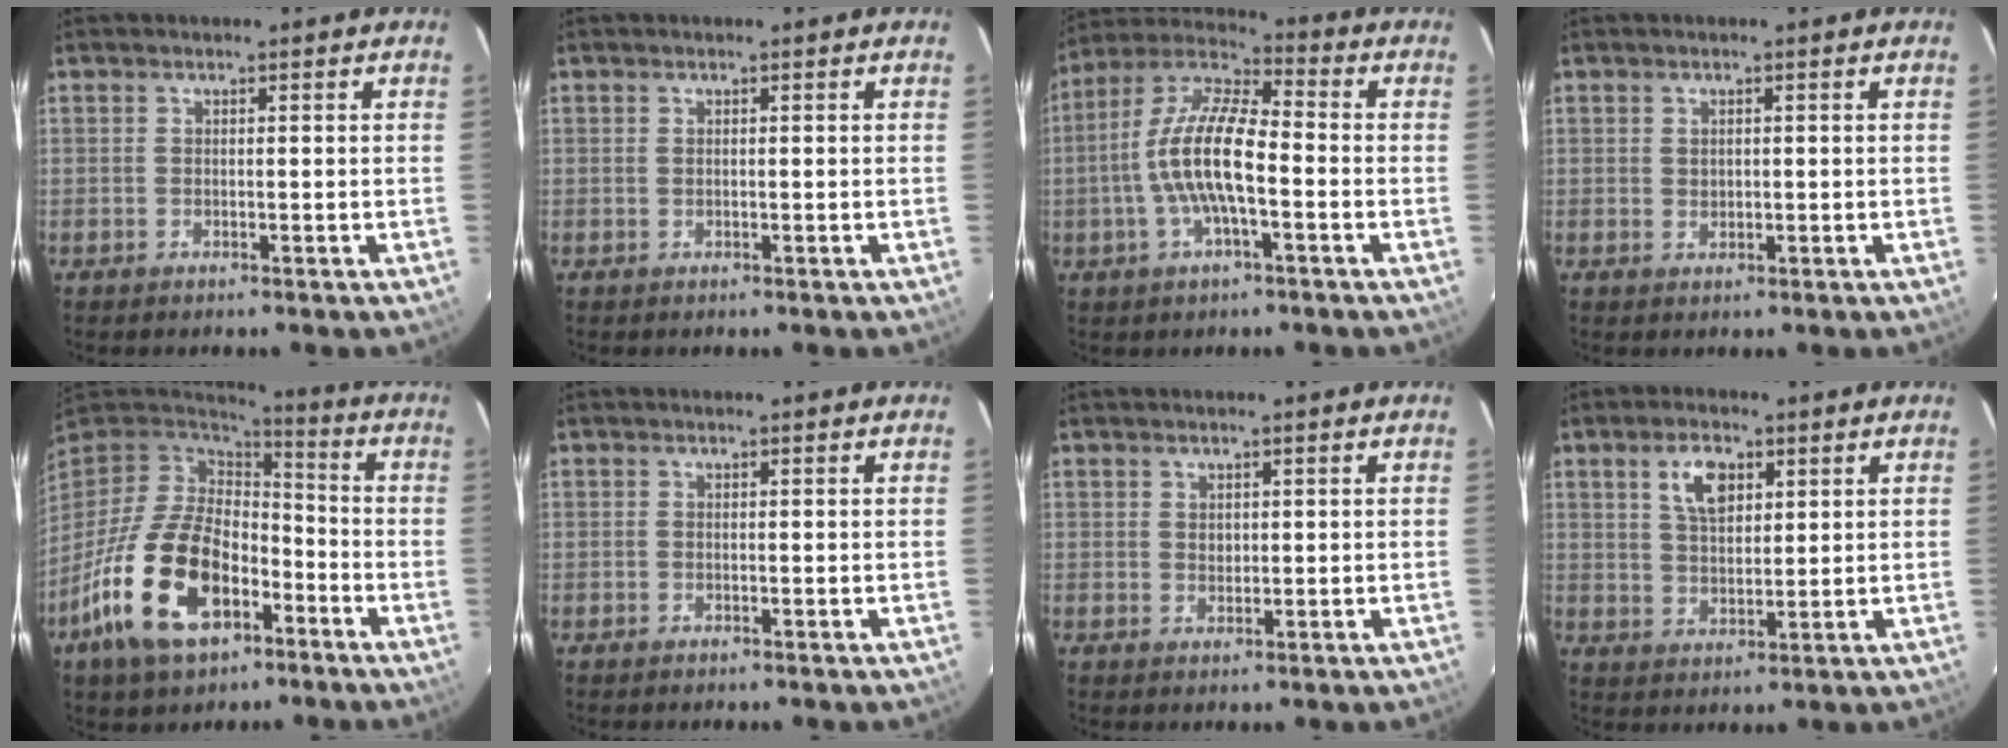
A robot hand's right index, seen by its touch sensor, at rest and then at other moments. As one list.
[{"total": 0.0}, {"total": 13.1, "force": [-2.7, 3.8, 12.2], "torque": [-0.244, 0.008, -0.056]}, {"total": 1.1, "force": [0.3, 0.9, 0.4], "torque": [-0.004, 0.003, 0.007]}, {"total": 20.5, "force": [-9.5, 11.6, 13.9], "torque": [-0.298, -0.021, -0.163]}, {"total": 0.0}, {"total": 1.3, "force": [0.5, 1.2, 0.4], "torque": [-0.004, 0.004, 0.008]}, {"total": 6.5, "force": [3.0, 3.4, 4.7], "torque": [-0.083, 0.011, 0.057]}]